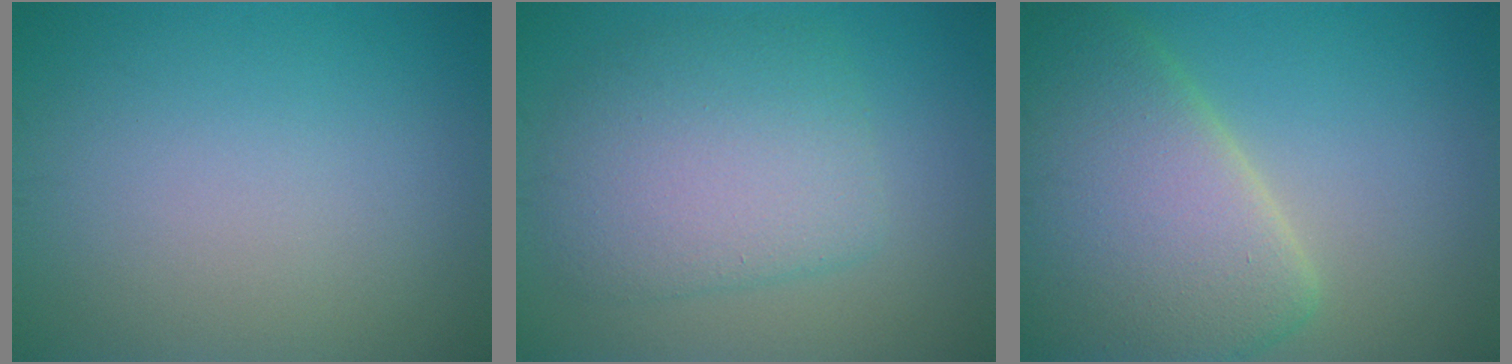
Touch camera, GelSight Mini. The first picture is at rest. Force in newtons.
{"total": 6.0, "press": 6.0, "slide": 0.3}
{"total": 9.8, "press": 9.8, "slide": 1.0}